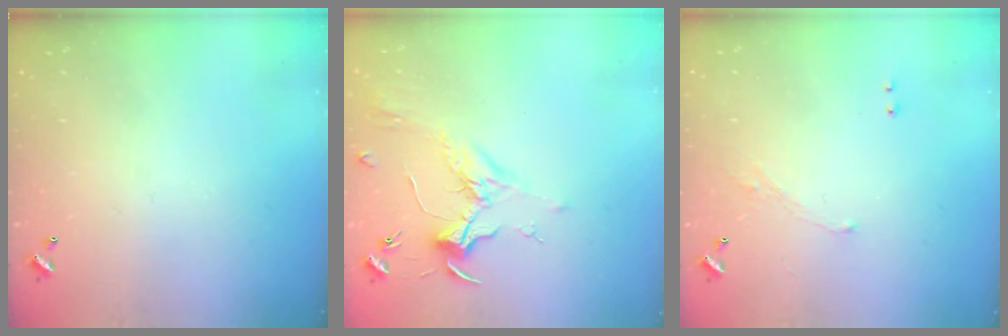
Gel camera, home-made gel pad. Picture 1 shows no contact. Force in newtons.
{"total": 1.8, "press": 1.7, "slide": 0.8}
{"total": 0.8, "press": 0.6, "slide": 0.5}